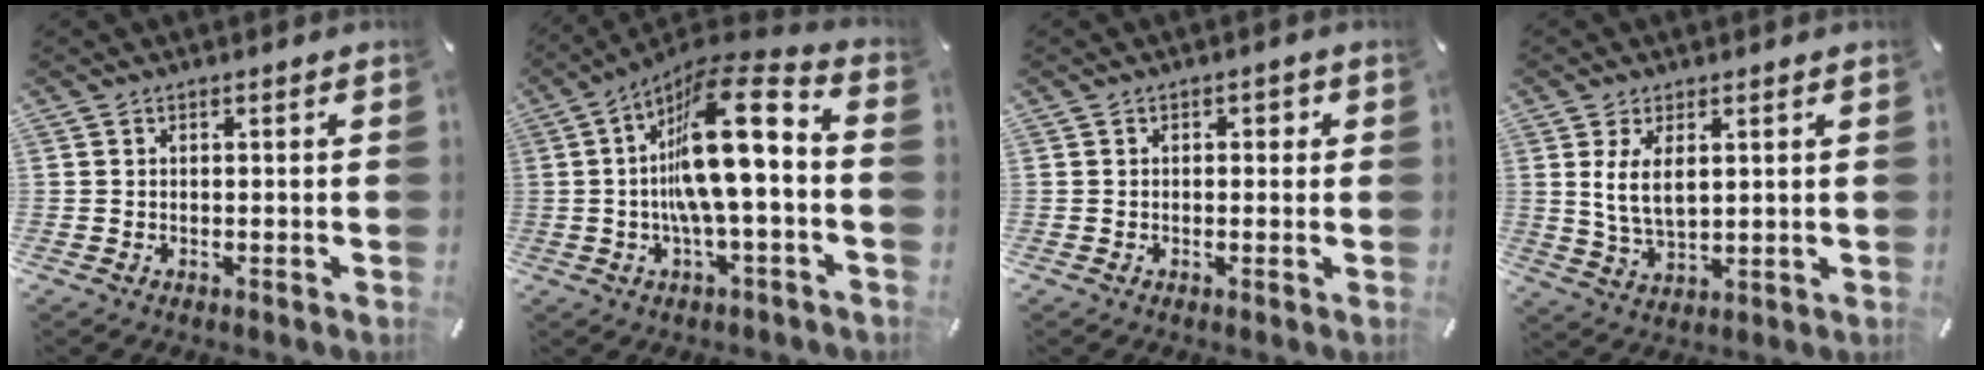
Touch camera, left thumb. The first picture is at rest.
{"total": 18.5, "force": [0.9, 4.9, 17.8], "torque": [-0.298, -0.027, 0.003]}
{"total": 1.4, "force": [-0.2, 1.1, 0.8], "torque": [-0.009, 0.005, -0.008]}
{"total": 6.9, "force": [2.3, 3.5, 5.5], "torque": [-0.133, -0.003, 0.037]}